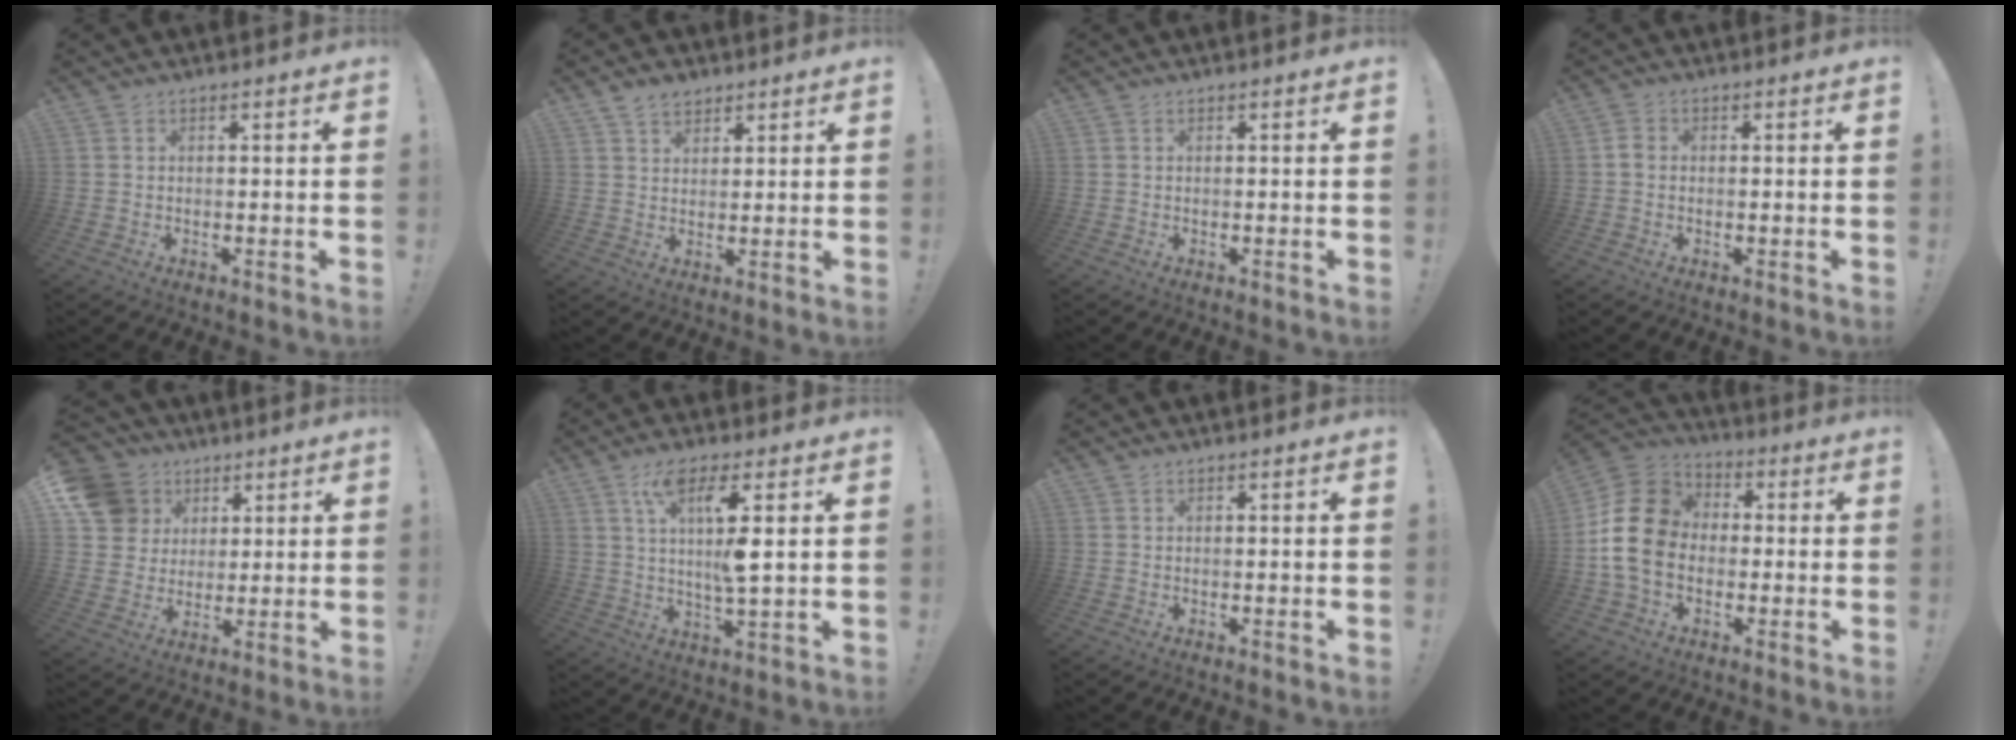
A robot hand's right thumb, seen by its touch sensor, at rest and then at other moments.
{"total": 4.8, "force": [3.4, 3.0, 1.5], "torque": [-0.023, -0.014, 0.062]}
{"total": 0.0}
{"total": 1.8, "force": [-0.2, 1.5, 1.1], "torque": [-0.027, 0.010, -0.002]}
{"total": 13.3, "force": [5.3, 11.3, 4.5], "torque": [-0.065, -0.021, 0.112]}
{"total": 10.2, "force": [4.1, 1.1, 9.3], "torque": [-0.169, -0.012, 0.064]}
{"total": 0.0}
{"total": 16.1, "force": [-0.8, 13.1, 9.4], "torque": [-0.168, 0.027, -0.005]}